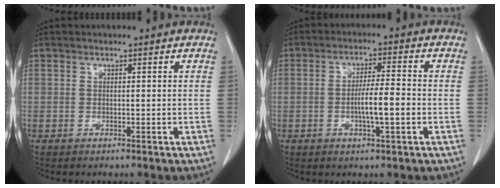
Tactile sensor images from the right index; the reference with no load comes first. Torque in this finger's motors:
{"motor_torque": [1.20, -0.34, 0.60, 0.12]}